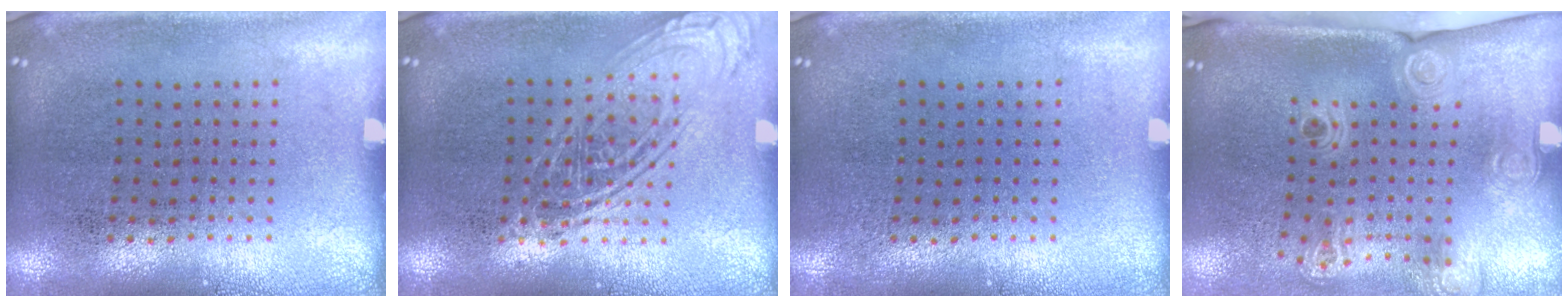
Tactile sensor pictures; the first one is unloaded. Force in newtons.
{"total": 2.5, "press": 2.4, "slide": 0.3}
{"total": 0.0}
{"total": 2.2, "press": 1.6, "slide": 1.6}